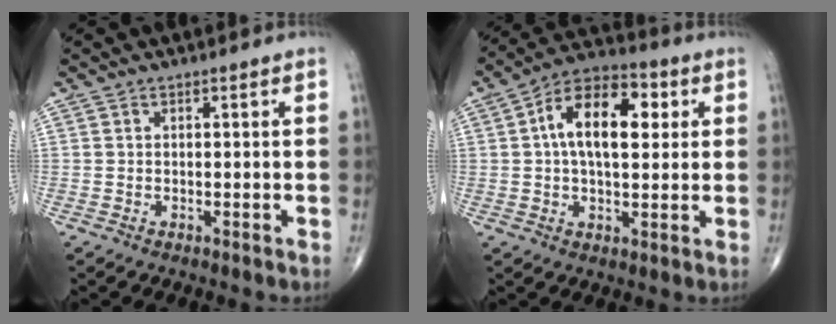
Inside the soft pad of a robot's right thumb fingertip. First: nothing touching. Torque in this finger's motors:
{"motor_torque": [0.07, 0.47, 1.14, 0.06, 0.28]}